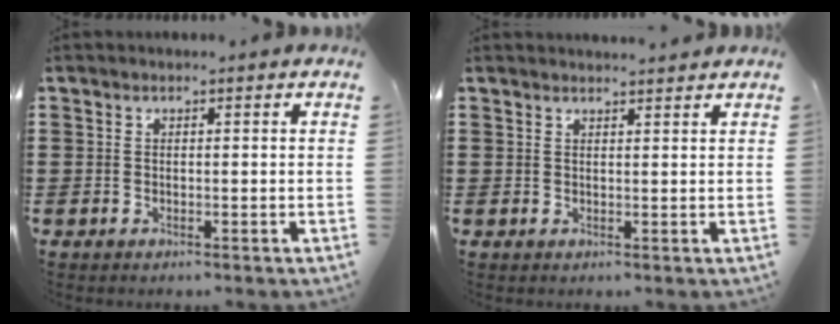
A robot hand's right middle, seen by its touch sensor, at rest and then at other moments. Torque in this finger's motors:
{"motor_torque": [0.36, -0.36, -0.03, 0.00]}